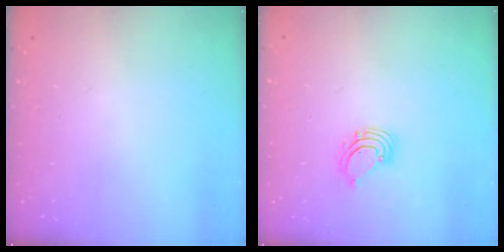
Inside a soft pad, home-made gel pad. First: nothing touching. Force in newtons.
{"total": 2.6, "press": 2.6, "slide": 0.2}